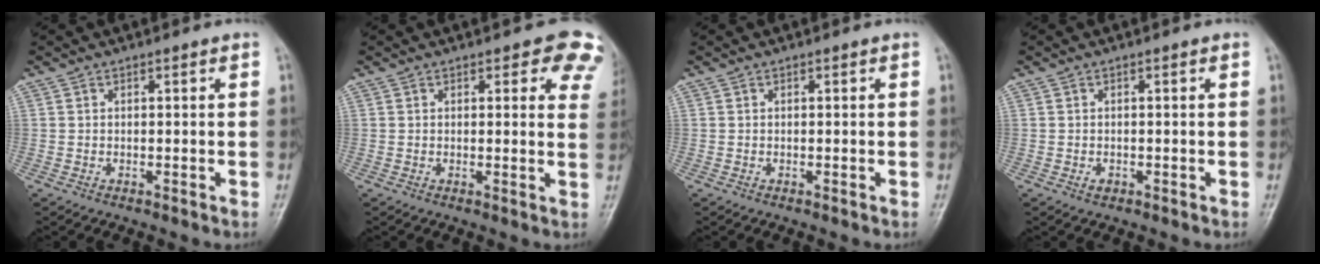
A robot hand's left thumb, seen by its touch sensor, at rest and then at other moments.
{"total": 7.5, "force": [4.9, 3.4, 4.7], "torque": [-0.011, -0.017, 0.036]}
{"total": 0.0}
{"total": 1.0, "force": [-0.3, 0.7, 0.7], "torque": [-0.007, 0.001, -0.003]}